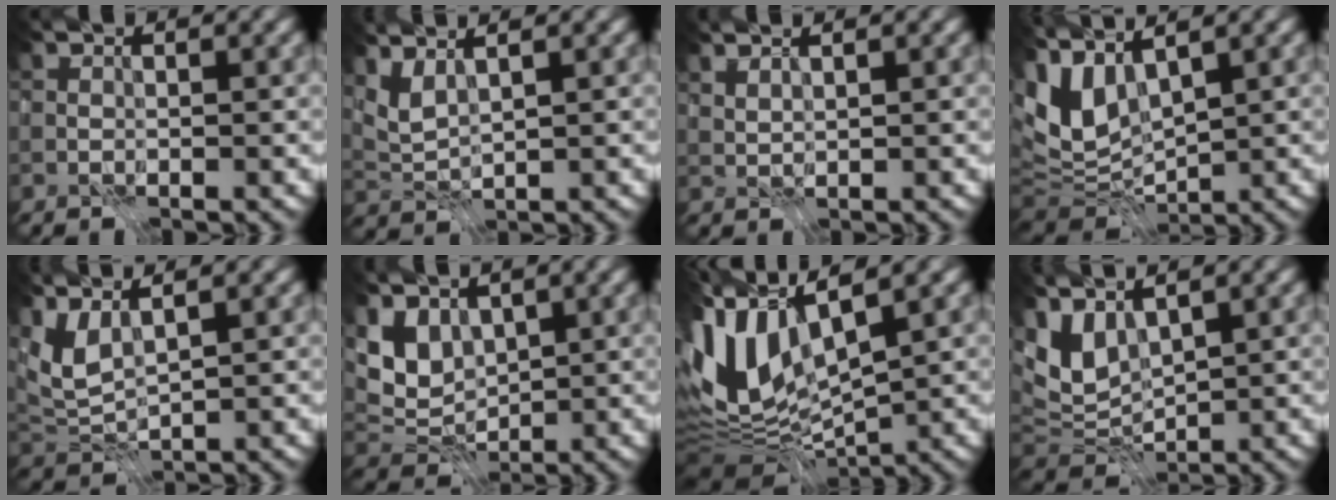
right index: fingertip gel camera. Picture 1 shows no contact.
{"total": 2.2, "force": [1.6, 0.3, 1.4], "torque": [-0.042, -0.003, 0.038]}
{"total": 1.4, "force": [1.2, 0.1, 0.7], "torque": [-0.013, -0.003, 0.027]}
{"total": 7.0, "force": [2.5, 3.5, 5.5], "torque": [-0.127, -0.005, 0.046]}
{"total": 3.3, "force": [1.6, 1.2, 2.6], "torque": [-0.068, -0.001, 0.034]}
{"total": 5.0, "force": [1.8, 3.3, 3.4], "torque": [-0.074, -0.005, 0.030]}
{"total": 10.1, "force": [-0.3, 4.9, 8.9], "torque": [-0.198, 0.001, -0.009]}
{"total": 6.1, "force": [2.5, 3.1, 4.7], "torque": [-0.104, -0.002, 0.048]}